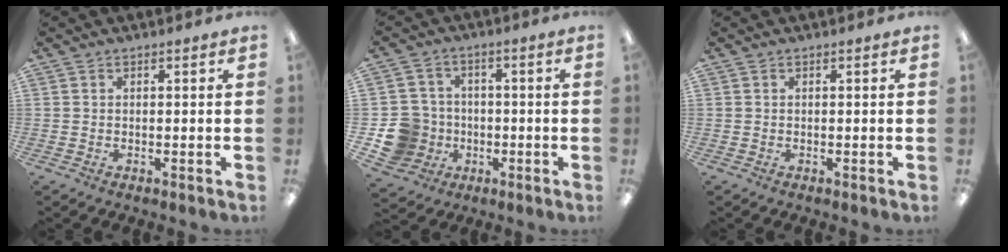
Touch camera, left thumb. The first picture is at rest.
{"total": 10.4, "force": [-2.8, 9.6, 2.7], "torque": [-0.079, 0.030, -0.041]}
{"total": 0.0}